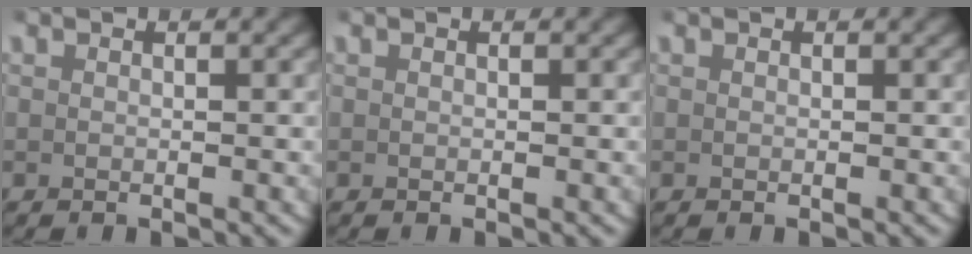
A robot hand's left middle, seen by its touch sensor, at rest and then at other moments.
{"total": 0.0}
{"total": 0.0}